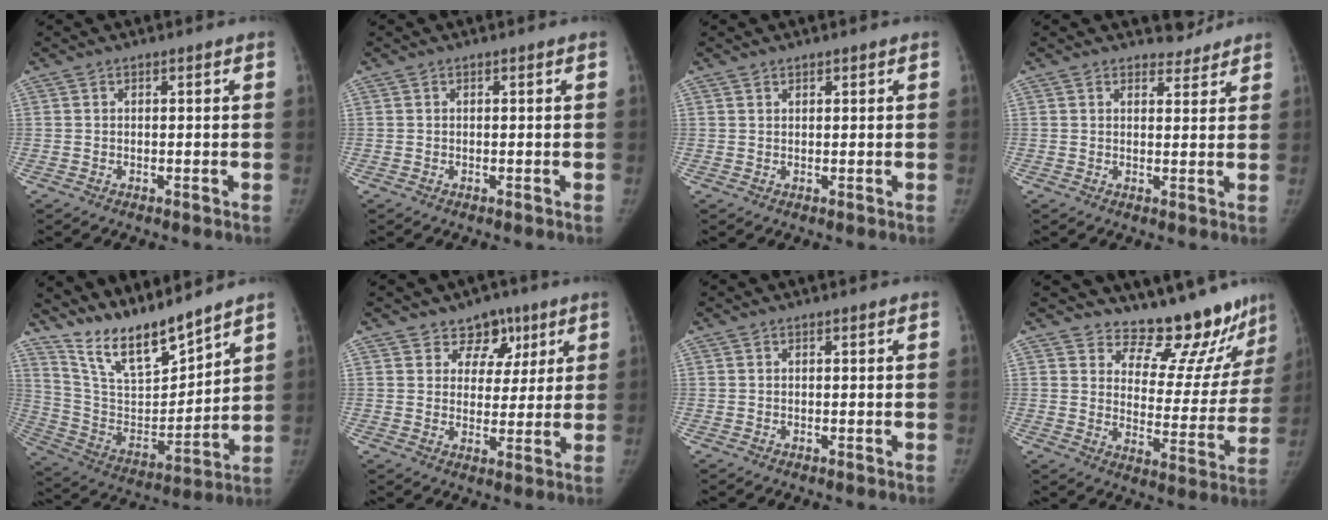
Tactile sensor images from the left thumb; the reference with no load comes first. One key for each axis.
{"total": 0.0}
{"total": 0.9, "fx": 0.7, "fy": 0.5, "fz": 0.1, "tx": 0.007, "ty": -0.005, "tz": 0.010}
{"total": 3.1, "fx": 2.8, "fy": 1.2, "fz": -0.2, "tx": 0.020, "ty": -0.023, "tz": 0.035}
{"total": 15.5, "fx": 13.6, "fy": 3.2, "fz": 6.8, "tx": -0.095, "ty": -0.084, "tz": 0.267}
{"total": 7.6, "fx": 4.6, "fy": 5.8, "fz": 1.8, "tx": 0.017, "ty": -0.018, "tz": 0.068}
{"total": 0.0}
{"total": 16.5, "fx": 15.2, "fy": 5.4, "fz": 3.6, "tx": 0.013, "ty": -0.141, "tz": 0.192}